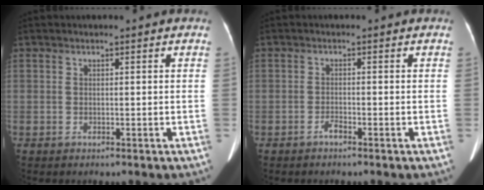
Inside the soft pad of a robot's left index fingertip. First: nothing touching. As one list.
[{"total": 1.0, "force": [-0.9, 0.1, 0.5], "torque": [-0.013, 0.000, -0.016]}]